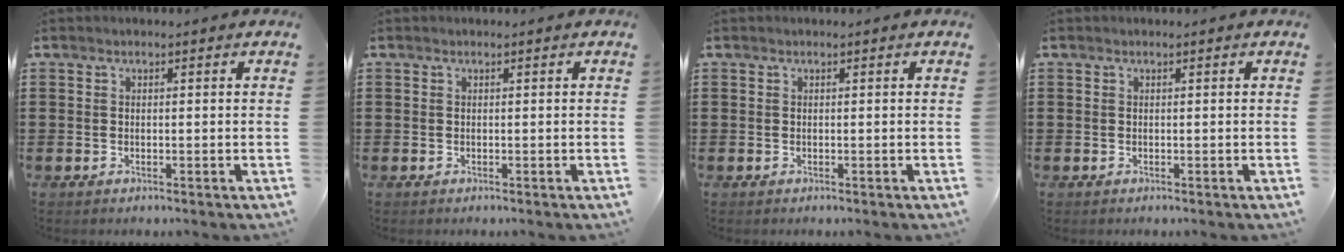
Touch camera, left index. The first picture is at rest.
{"total": 0.0}
{"total": 0.0}
{"total": 0.0}